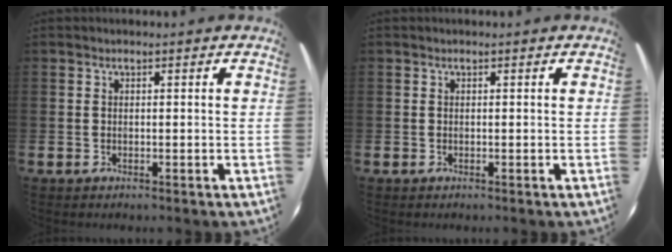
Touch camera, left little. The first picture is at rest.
{"total": 0.0}